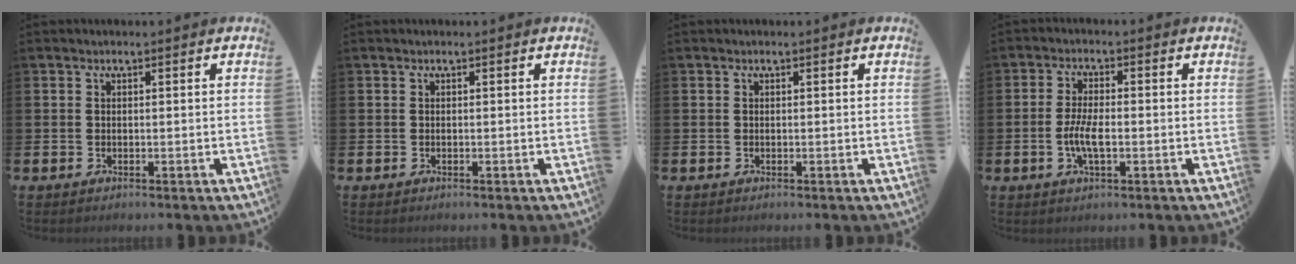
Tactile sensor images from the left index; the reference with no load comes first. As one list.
[{"total": 0.0}, {"total": 0.0}, {"total": 4.1, "force": [-0.9, 1.4, 3.8], "torque": [-0.074, -0.005, -0.022]}]